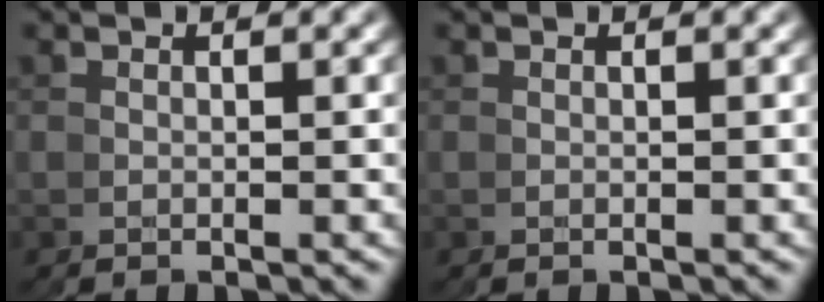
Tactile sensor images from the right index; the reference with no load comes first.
{"total": 0.0}